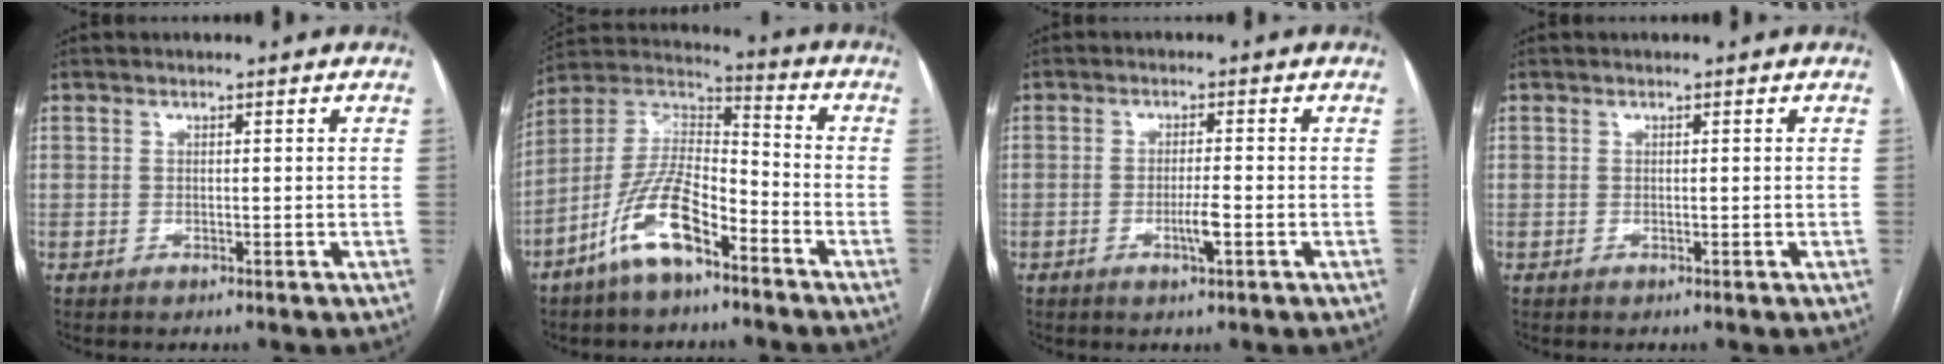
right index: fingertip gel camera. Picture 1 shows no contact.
{"total": 12.9, "force": [-7.5, 4.4, 9.5], "torque": [-0.204, 0.008, -0.141]}
{"total": 3.1, "force": [-1.1, 0.2, 2.9], "torque": [-0.055, -0.004, -0.019]}
{"total": 0.0}